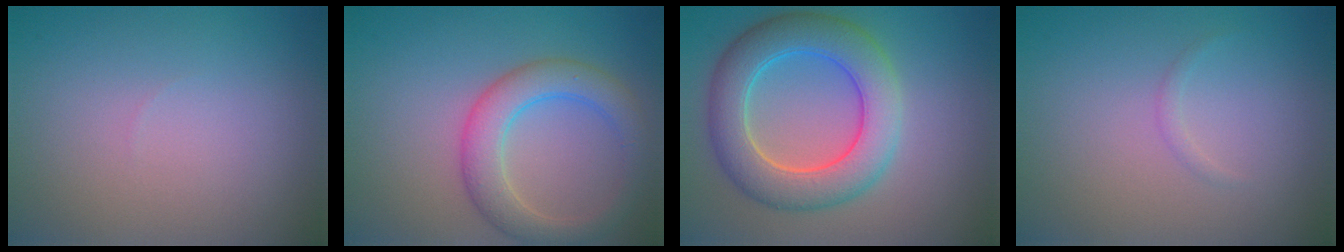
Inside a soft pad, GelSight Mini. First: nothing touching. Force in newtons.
{"total": 4.6, "press": 4.6, "slide": 0.2}
{"total": 7.1, "press": 7.1, "slide": 0.6}
{"total": 0.6, "press": 0.6, "slide": 0.0}